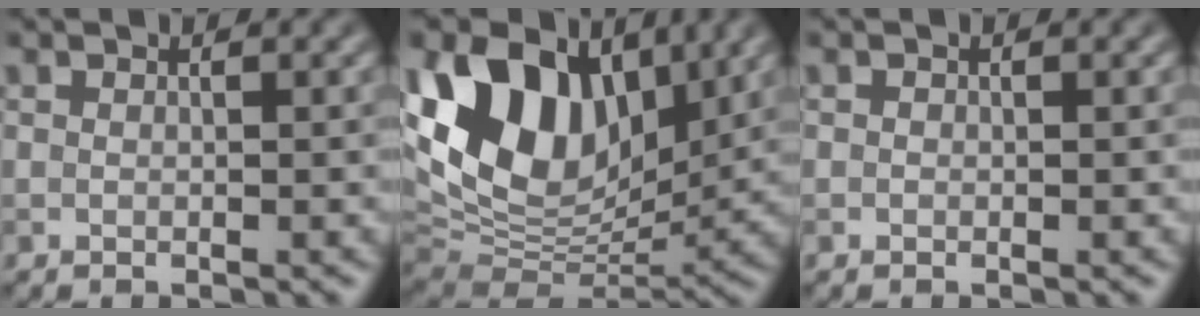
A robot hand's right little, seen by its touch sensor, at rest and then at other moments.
{"total": 14.9, "force": [5.5, 9.5, 10.1], "torque": [-0.203, 0.015, 0.104]}
{"total": 0.0}